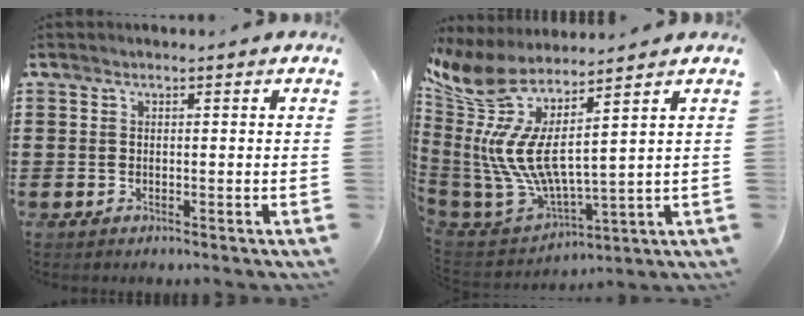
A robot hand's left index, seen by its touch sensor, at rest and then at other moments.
{"total": 9.6, "force": [2.7, 2.9, 8.8], "torque": [-0.235, -0.066, 0.025]}